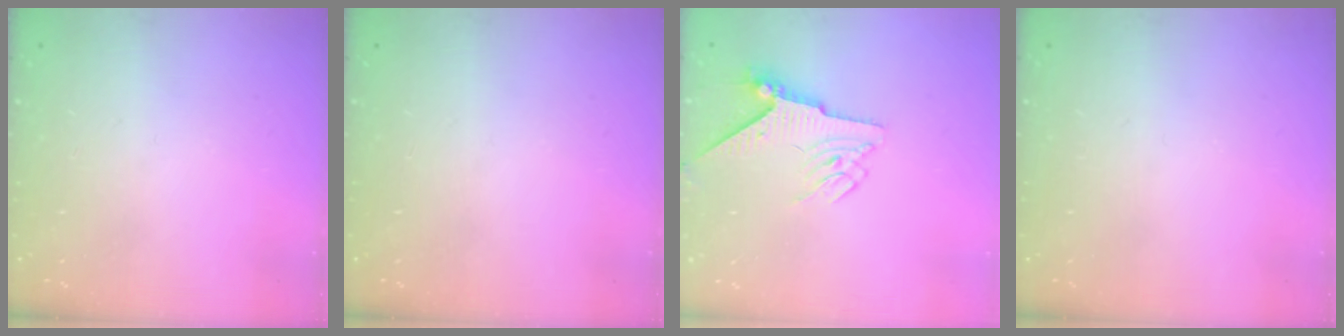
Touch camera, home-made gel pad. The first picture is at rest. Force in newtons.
{"total": 0.0}
{"total": 6.2, "press": 6.1, "slide": 1.0}
{"total": 0.0}